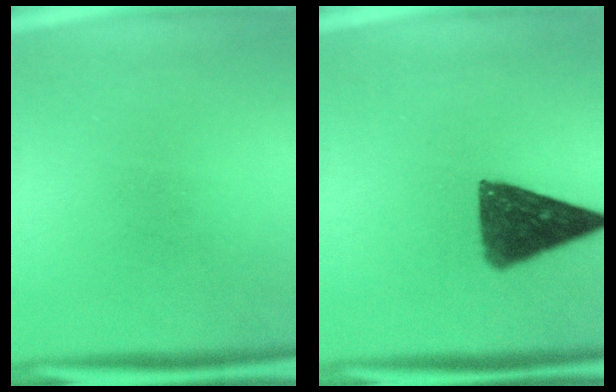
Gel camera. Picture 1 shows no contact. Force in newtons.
{"total": 11.7}